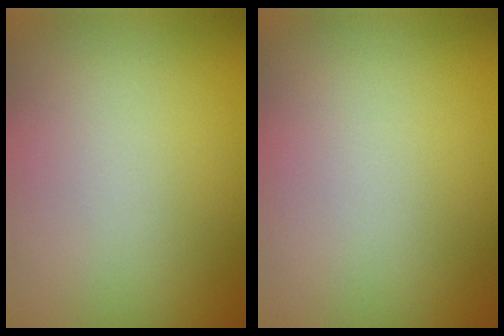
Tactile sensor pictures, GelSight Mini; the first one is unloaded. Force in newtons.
{"total": 0.0}